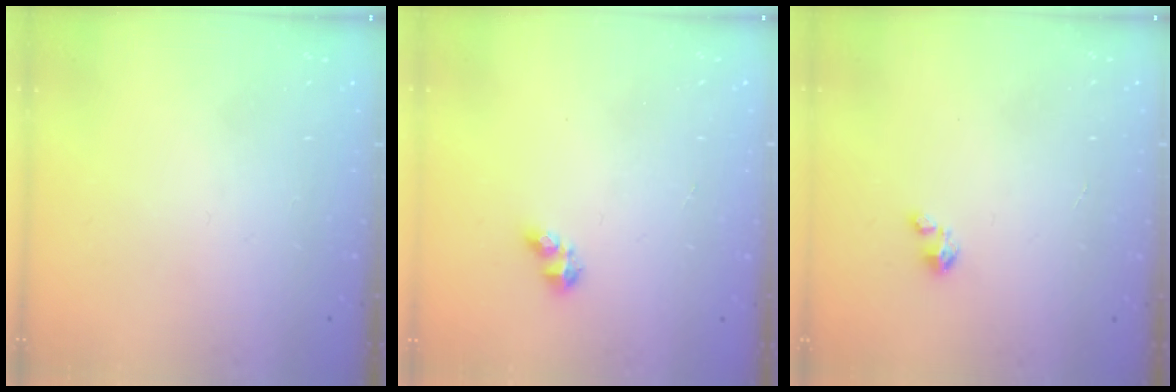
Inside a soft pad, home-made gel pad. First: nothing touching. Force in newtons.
{"total": 2.9, "press": 2.9, "slide": 0.3}
{"total": 1.8, "press": 1.8, "slide": 0.1}